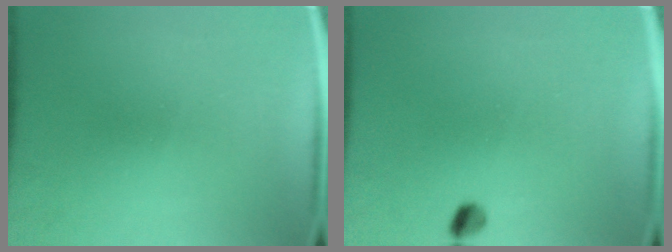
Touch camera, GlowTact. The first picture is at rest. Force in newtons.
{"total": 2.3}